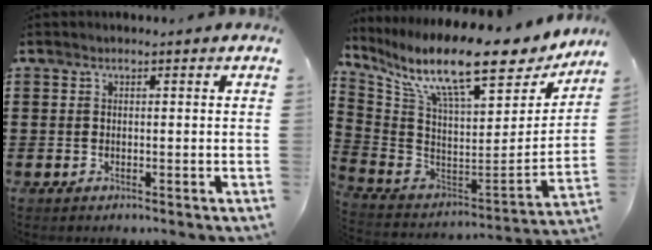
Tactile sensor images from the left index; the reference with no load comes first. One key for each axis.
{"total": 15.6, "fx": 10.6, "fy": 3.1, "fz": 11.1, "tx": -0.224, "ty": -0.067, "tz": 0.175}